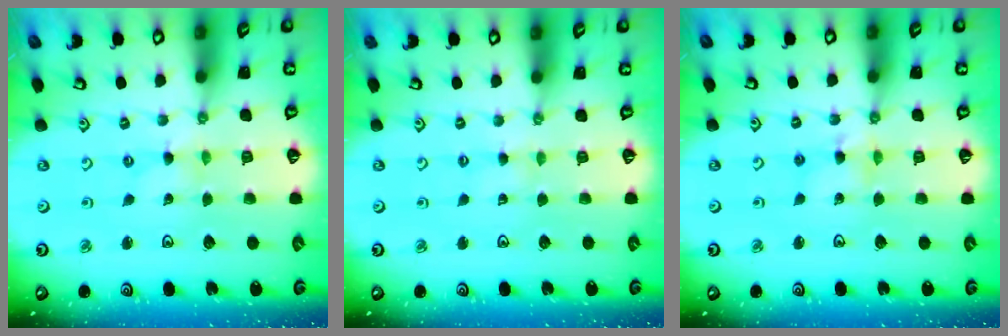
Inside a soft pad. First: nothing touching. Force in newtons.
{"total": 1.5, "press": 1.5, "slide": 0.3}
{"total": 4.7, "press": 4.6, "slide": 0.6}